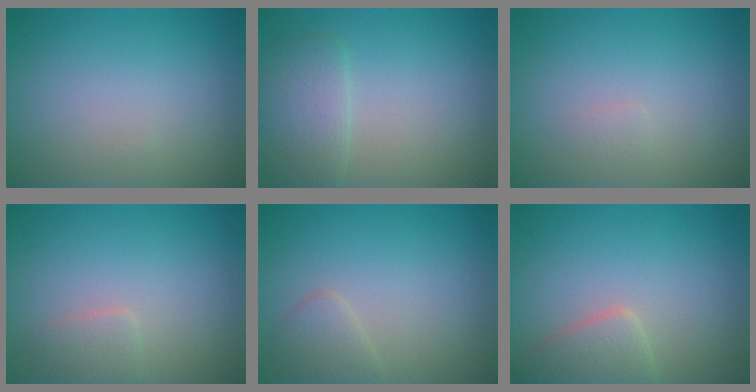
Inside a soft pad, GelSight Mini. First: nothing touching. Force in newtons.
{"total": 3.0, "press": 3.0, "slide": 0.1}
{"total": 0.6, "press": 0.6, "slide": 0.0}
{"total": 1.5, "press": 1.5, "slide": 0.1}
{"total": 1.6, "press": 1.6, "slide": 0.1}
{"total": 2.8, "press": 2.8, "slide": 0.2}